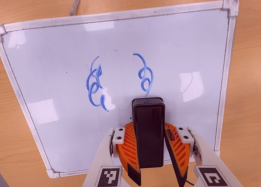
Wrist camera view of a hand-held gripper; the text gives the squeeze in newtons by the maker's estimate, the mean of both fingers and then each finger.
{"total": 8.3, "left": 8.9, "right": 7.7}